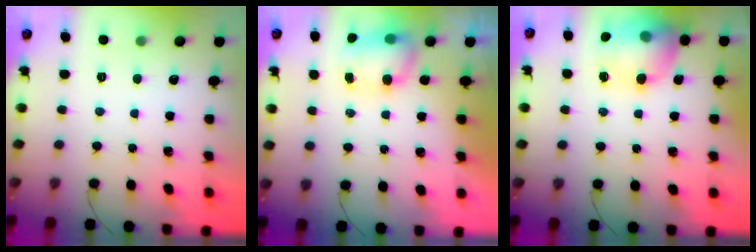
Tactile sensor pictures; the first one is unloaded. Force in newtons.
{"total": 8.7, "press": 8.6, "slide": 1.7}
{"total": 17.4, "press": 17.3, "slide": 1.7}